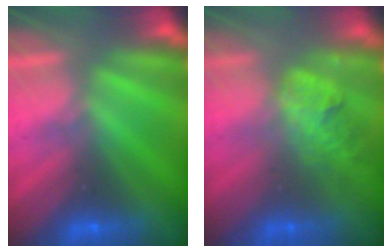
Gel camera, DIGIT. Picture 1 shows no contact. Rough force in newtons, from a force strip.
{"total": 1.8}